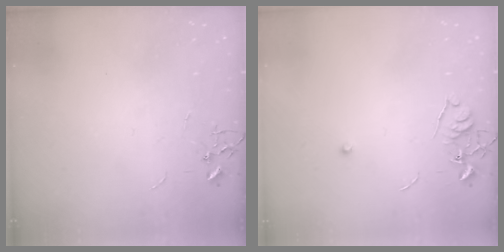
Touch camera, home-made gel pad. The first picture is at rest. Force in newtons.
{"total": 6.0, "press": 6.0, "slide": 0.7}